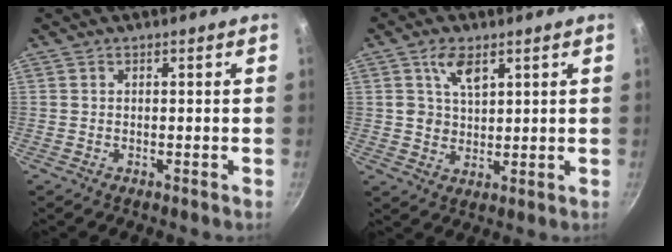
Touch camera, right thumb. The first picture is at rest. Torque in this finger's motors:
{"motor_torque": [0.24, 0.14, 0.14, -0.28, 0.03]}